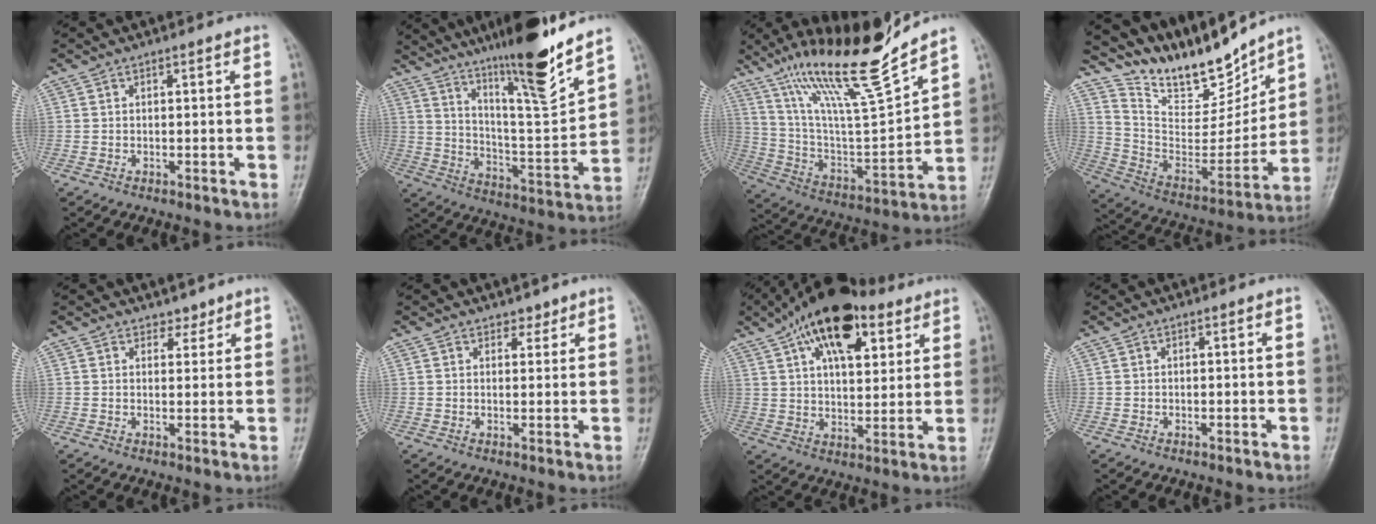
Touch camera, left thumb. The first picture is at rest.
{"total": 19.6, "force": [14.7, 1.6, 12.8], "torque": [-0.175, -0.089, 0.248]}
{"total": 21.2, "force": [15.9, 2.1, 13.8], "torque": [-0.212, -0.077, 0.291]}
{"total": 17.9, "force": [15.8, 5.0, 6.8], "torque": [-0.076, -0.094, 0.290]}
{"total": 2.4, "force": [2.0, 1.3, 0.3], "torque": [0.015, -0.013, 0.025]}
{"total": 2.1, "force": [1.7, 1.1, 0.5], "torque": [0.011, -0.011, 0.021]}
{"total": 17.3, "force": [9.2, 8.4, 12.0], "torque": [-0.164, -0.018, 0.148]}
{"total": 0.0}